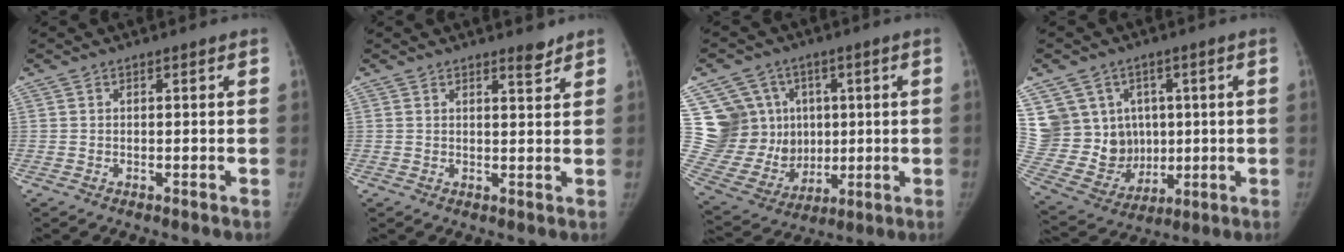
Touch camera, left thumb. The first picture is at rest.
{"total": 2.3, "force": [1.9, 0.5, 1.0], "torque": [-0.008, -0.018, 0.029]}
{"total": 16.7, "force": [4.2, 14.9, 6.4], "torque": [-0.079, 0.013, 0.108]}
{"total": 15.9, "force": [3.6, 14.2, 6.2], "torque": [-0.081, 0.012, 0.104]}